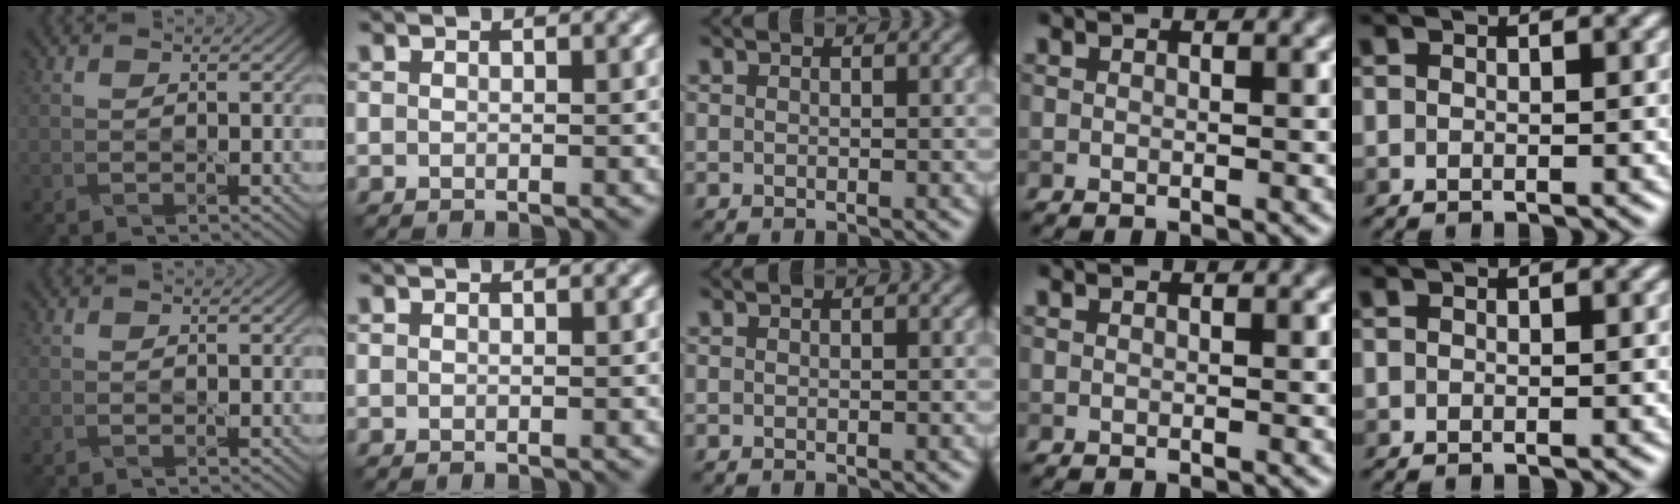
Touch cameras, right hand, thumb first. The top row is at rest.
{}